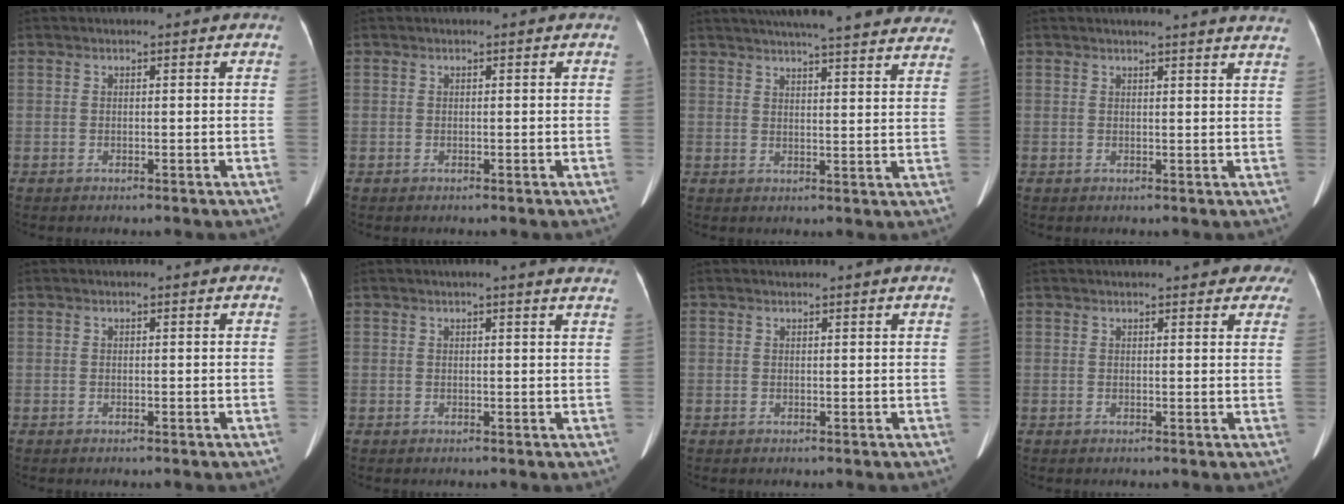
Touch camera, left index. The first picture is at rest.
{"total": 0.0}
{"total": 27.3, "force": [24.3, 3.2, 11.9], "torque": [-0.180, -0.018, 0.290]}
{"total": 10.9, "force": [10.2, 0.1, 3.8], "torque": [-0.042, -0.018, 0.097]}
{"total": 0.0}
{"total": 6.2, "force": [5.6, 0.3, 2.6], "torque": [-0.027, 0.006, 0.042]}
{"total": 0.6, "force": [0.6, -0.1, 0.0], "torque": [-0.007, 0.005, 0.010]}
{"total": 10.9, "force": [9.0, 3.2, 5.3], "torque": [-0.044, 0.014, 0.091]}